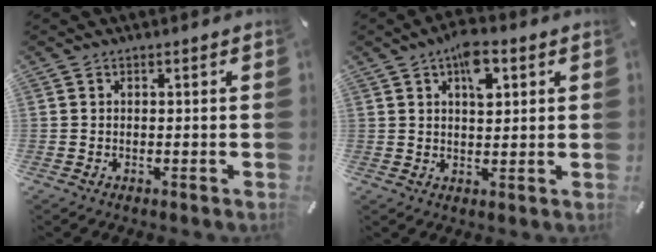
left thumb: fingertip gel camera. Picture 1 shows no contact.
{"total": 7.2, "force": [3.1, 3.7, 5.3], "torque": [-0.080, -0.004, 0.050]}